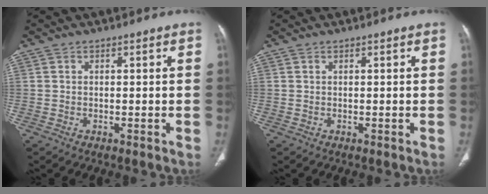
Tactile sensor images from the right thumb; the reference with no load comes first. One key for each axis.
{"total": 0.0}